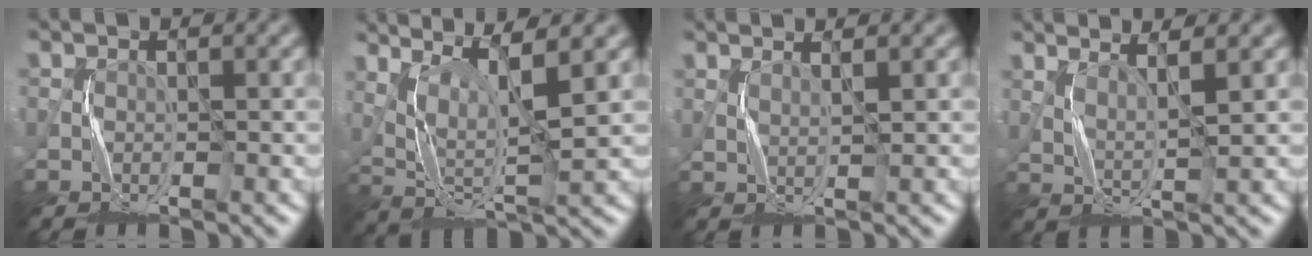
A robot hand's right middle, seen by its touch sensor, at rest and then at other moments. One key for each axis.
{"total": 5.8, "fx": 3.5, "fy": 0.7, "fz": 4.6, "tx": -0.088, "ty": -0.003, "tz": 0.075}
{"total": 1.5, "fx": 1.4, "fy": -0.2, "fz": 0.5, "tx": -0.008, "ty": -0.006, "tz": 0.023}
{"total": 2.6, "fx": 2.2, "fy": -0.2, "fz": 1.4, "tx": -0.036, "ty": -0.007, "tz": 0.046}